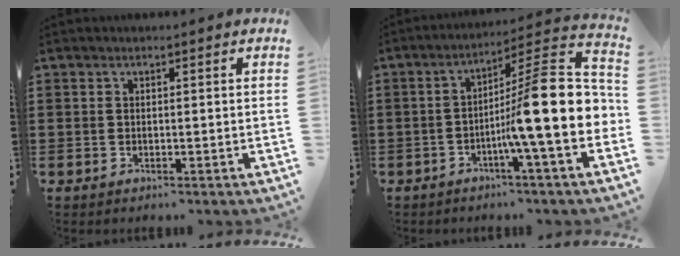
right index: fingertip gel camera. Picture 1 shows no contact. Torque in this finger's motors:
{"motor_torque": [2.14, 0.00, 1.05, 0.21]}